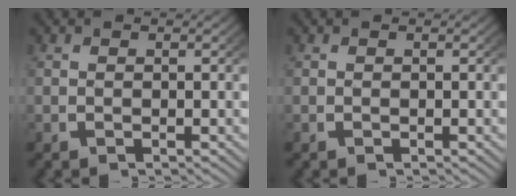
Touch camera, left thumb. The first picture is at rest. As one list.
[{"total": 0.0}]